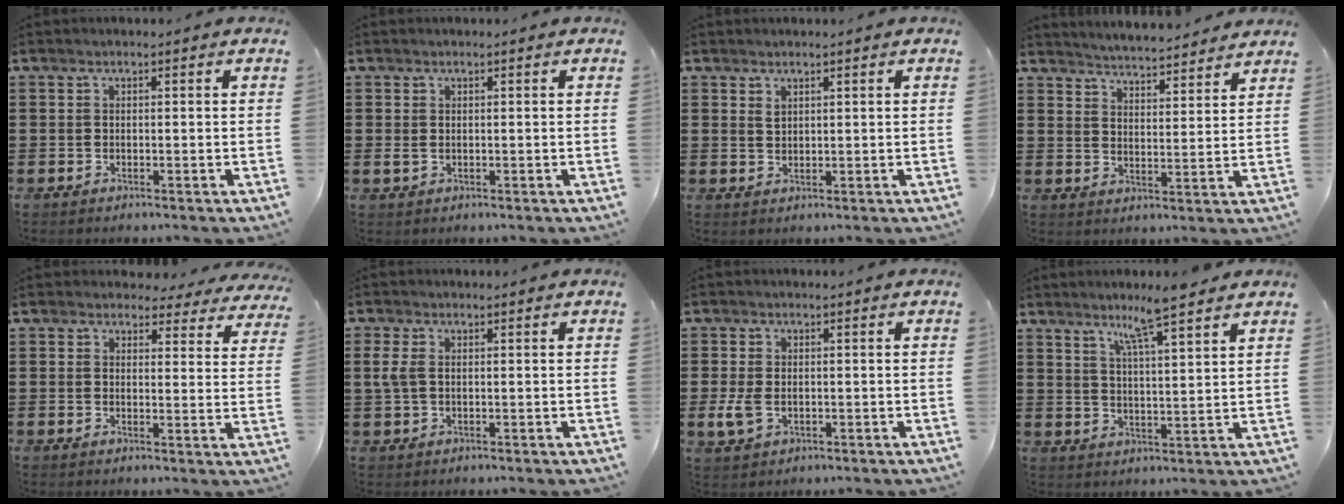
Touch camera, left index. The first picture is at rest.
{"total": 0.8, "force": [0.1, 0.5, 0.6], "torque": [-0.015, 0.003, 0.001]}
{"total": 1.3, "force": [1.0, 0.7, 0.5], "torque": [-0.004, -0.002, 0.019]}
{"total": 4.1, "force": [4.1, -0.4, 0.0], "torque": [-0.017, -0.029, 0.071]}
{"total": 3.5, "force": [3.3, 1.0, 0.7], "torque": [-0.018, -0.012, 0.058]}
{"total": 2.9, "force": [0.3, 1.5, 2.5], "torque": [-0.075, -0.002, -0.002]}
{"total": 3.0, "force": [-0.5, 1.9, 2.3], "torque": [-0.068, -0.006, -0.013]}
{"total": 6.8, "force": [5.3, -0.2, 4.2], "torque": [-0.080, -0.018, 0.088]}